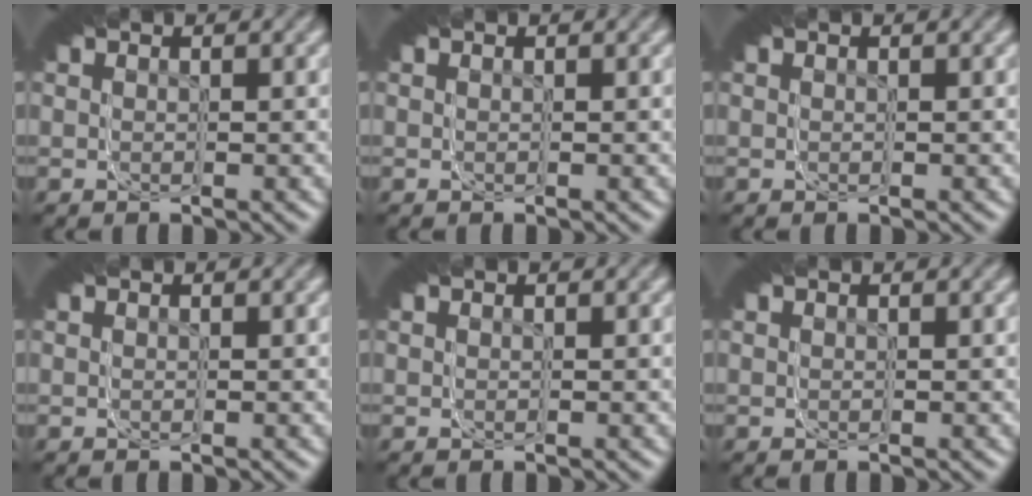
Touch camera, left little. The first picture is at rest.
{"total": 0.0}
{"total": 0.0}
{"total": 0.0}
{"total": 0.0}
{"total": 0.0}